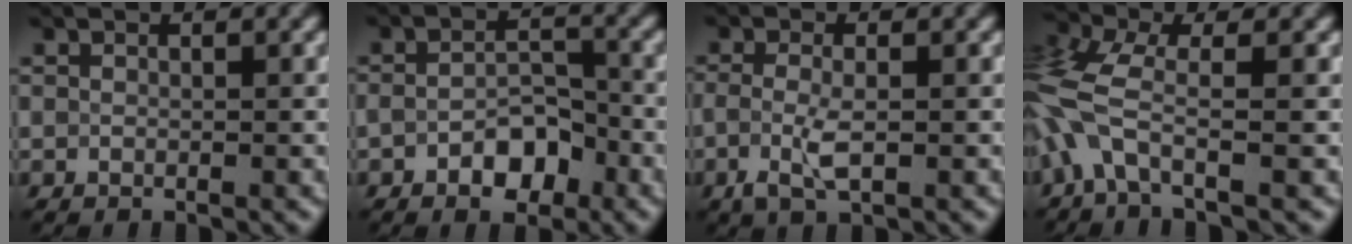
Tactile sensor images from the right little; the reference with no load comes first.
{"total": 3.5, "force": [-1.8, 1.9, 2.4], "torque": [-0.039, 0.002, -0.028]}
{"total": 2.5, "force": [-0.7, 0.8, 2.3], "torque": [-0.056, -0.010, -0.012]}
{"total": 5.4, "force": [-2.0, 1.9, 4.7], "torque": [-0.124, 0.004, -0.054]}